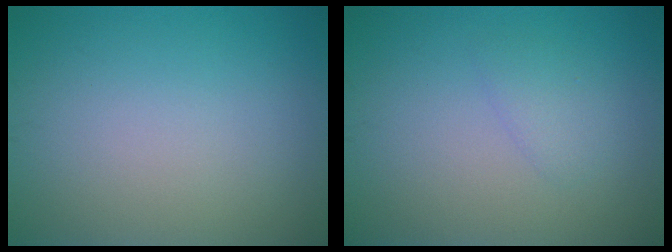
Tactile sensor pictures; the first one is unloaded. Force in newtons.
{"total": 1.3, "press": 1.3, "slide": 0.1}